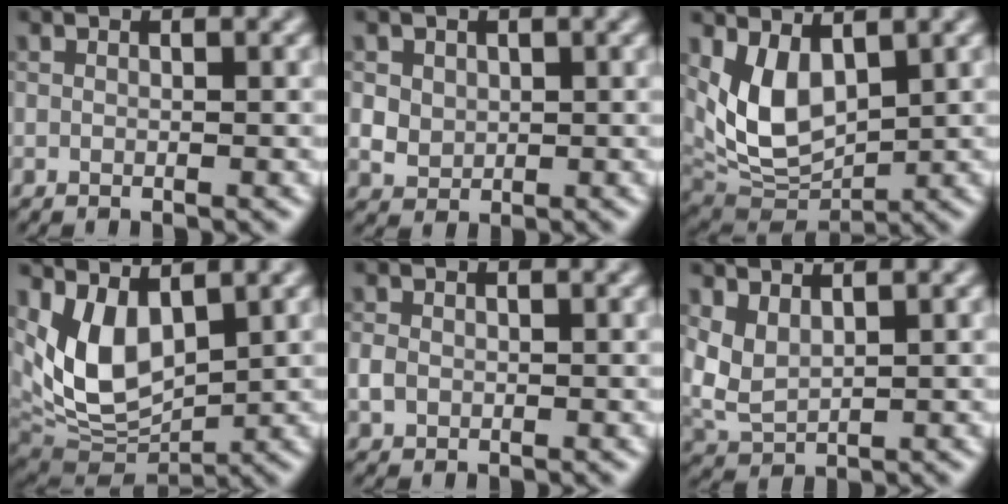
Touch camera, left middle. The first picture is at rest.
{"total": 2.3, "force": [0.7, 2.0, 1.0], "torque": [-0.028, -0.003, 0.024]}
{"total": 6.3, "force": [1.9, 3.7, 4.7], "torque": [-0.101, -0.017, 0.044]}
{"total": 7.0, "force": [2.0, 4.0, 5.4], "torque": [-0.117, -0.018, 0.042]}
{"total": 1.4, "force": [-0.1, 1.2, 0.7], "torque": [-0.014, -0.002, -0.006]}
{"total": 3.0, "force": [1.2, 1.8, 2.1], "torque": [-0.056, 0.000, 0.029]}